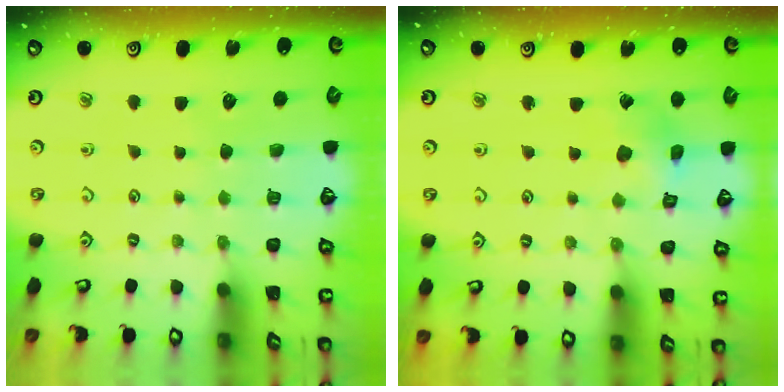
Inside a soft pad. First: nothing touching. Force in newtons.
{"total": 4.3, "press": 4.3, "slide": 0.6}